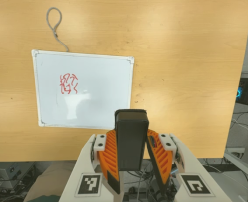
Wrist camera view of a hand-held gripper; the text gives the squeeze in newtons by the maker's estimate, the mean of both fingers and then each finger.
{"total": 4.8, "left": 4.3, "right": 5.4}